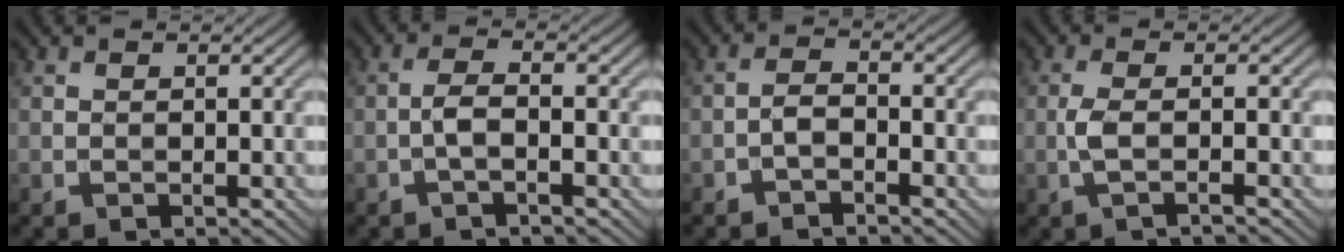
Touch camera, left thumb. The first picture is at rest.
{"total": 2.5, "force": [-1.0, 0.6, 2.2], "torque": [-0.047, 0.007, -0.028]}
{"total": 2.2, "force": [-1.5, 0.8, 1.4], "torque": [-0.026, 0.007, -0.035]}
{"total": 2.9, "force": [-0.8, 0.6, 2.7], "torque": [-0.056, 0.004, -0.028]}